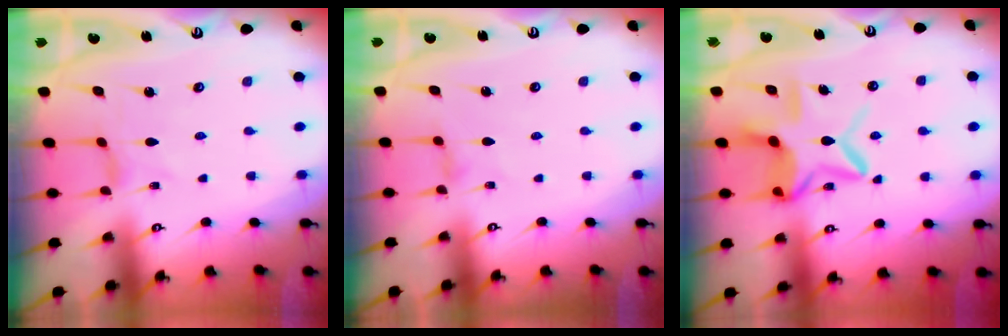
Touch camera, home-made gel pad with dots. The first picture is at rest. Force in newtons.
{"total": 1.2, "press": 1.1, "slide": 0.3}
{"total": 12.9, "press": 12.9, "slide": 1.2}